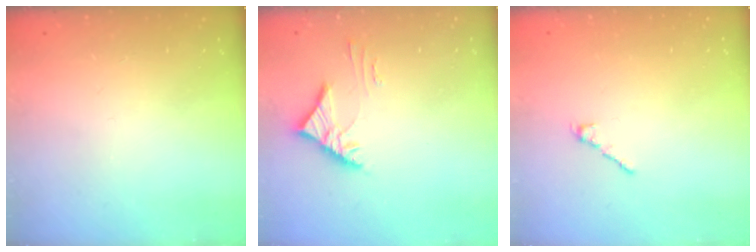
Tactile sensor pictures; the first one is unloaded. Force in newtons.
{"total": 3.6, "press": 3.5, "slide": 0.9}
{"total": 1.7, "press": 1.5, "slide": 0.6}